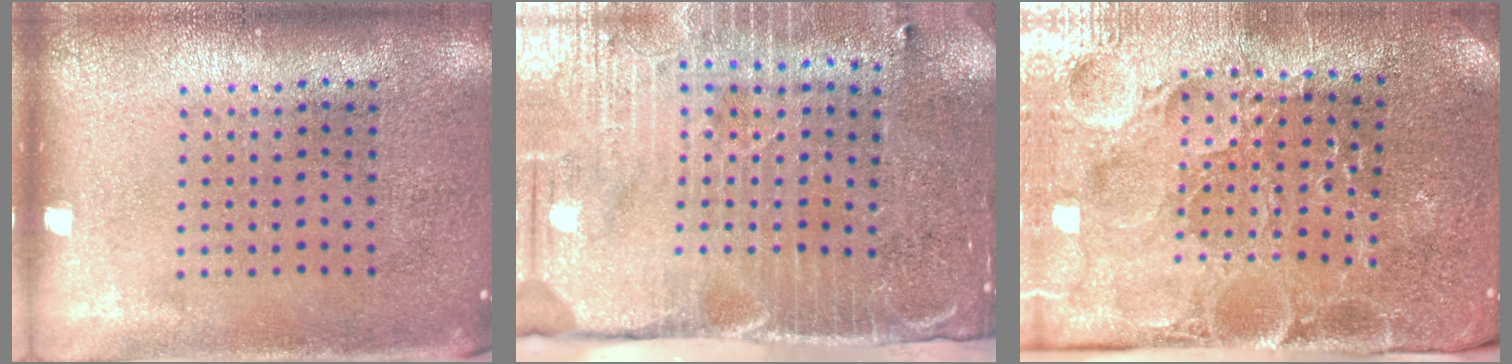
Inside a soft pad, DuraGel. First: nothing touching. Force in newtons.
{"total": 4.5, "press": 3.7, "slide": 2.6}
{"total": 3.8, "press": 3.8, "slide": 0.5}